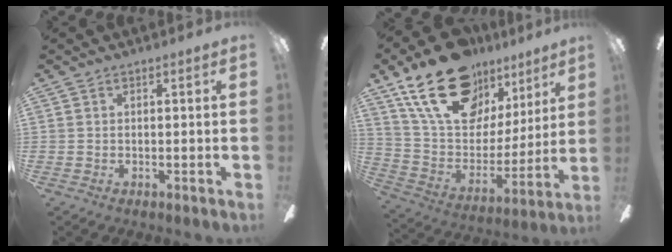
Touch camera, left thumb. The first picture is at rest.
{"total": 23.9, "force": [15.5, 13.6, 12.0], "torque": [-0.209, -0.080, 0.286]}